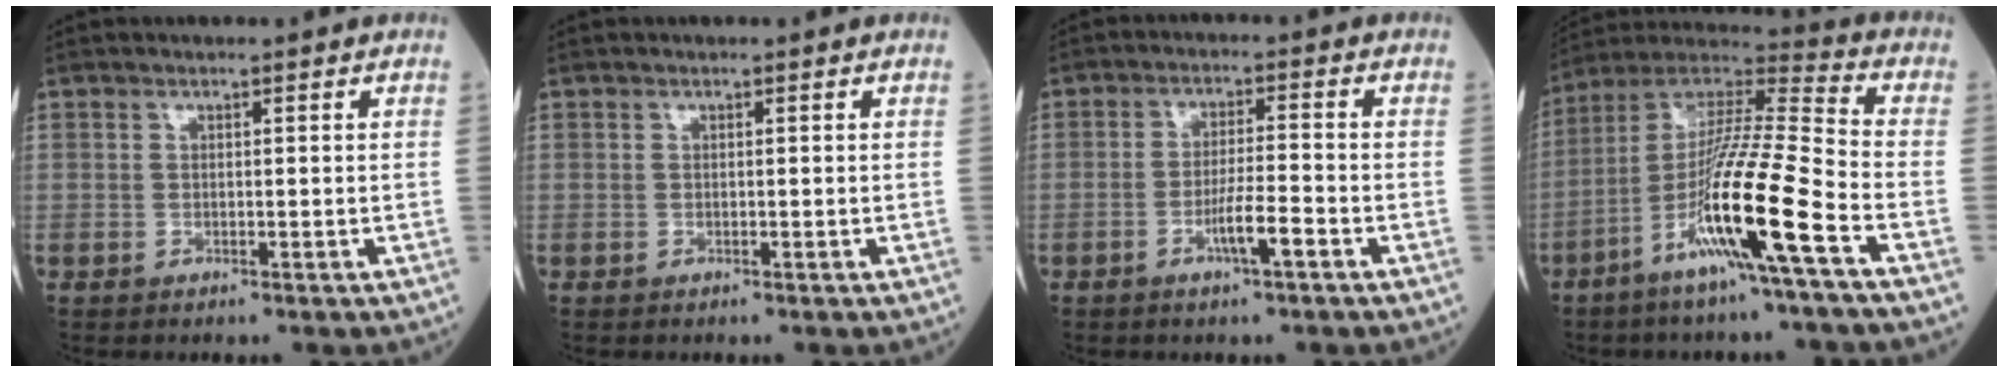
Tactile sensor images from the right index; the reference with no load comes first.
{"total": 0.0}
{"total": 4.7, "force": [-2.2, 0.0, 4.1], "torque": [-0.077, -0.004, -0.041]}
{"total": 16.4, "force": [-6.7, -1.0, 14.9], "torque": [-0.288, -0.013, -0.129]}